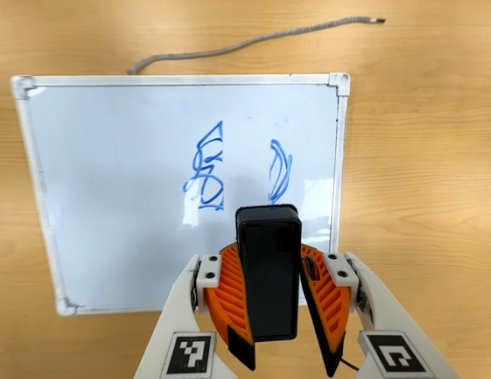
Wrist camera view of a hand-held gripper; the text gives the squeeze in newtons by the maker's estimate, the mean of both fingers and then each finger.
{"total": 10.0, "left": 10.4, "right": 9.6}